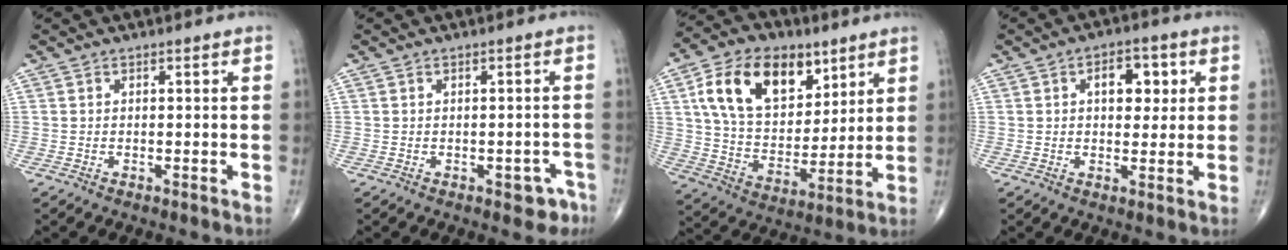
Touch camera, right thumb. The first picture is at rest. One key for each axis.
{"total": 3.5, "fx": -1.9, "fy": 2.1, "fz": 2.0, "tx": -0.002, "ty": 0.016, "tz": -0.019}
{"total": 19.8, "fx": 8.7, "fy": 12.5, "fz": 12.6, "tx": -0.187, "ty": -0.026, "tz": 0.157}
{"total": 6.9, "fx": 1.8, "fy": 4.2, "fz": 5.1, "tx": -0.039, "ty": -0.001, "tz": 0.023}